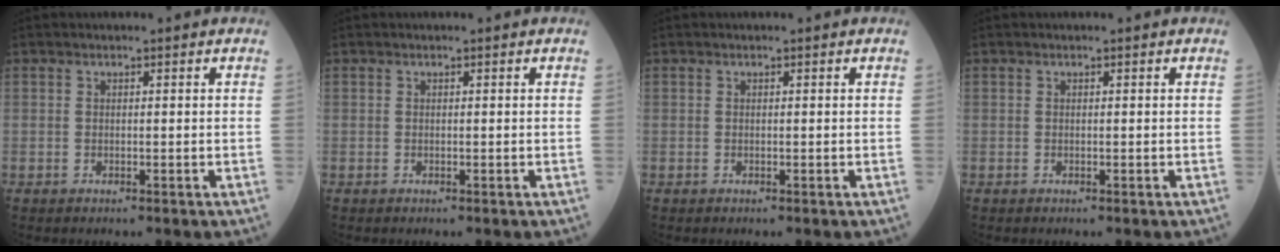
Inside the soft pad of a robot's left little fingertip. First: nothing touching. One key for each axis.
{"total": 0.0}
{"total": 0.0}
{"total": 0.0}